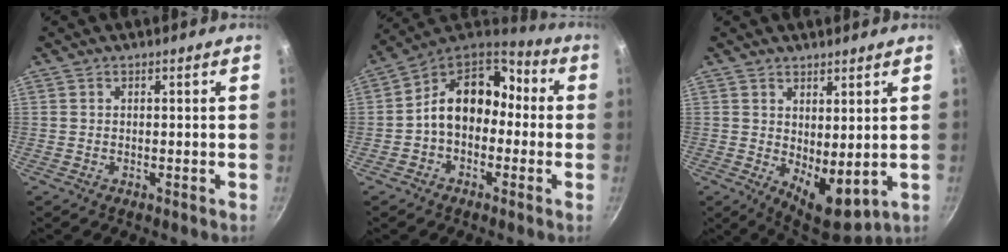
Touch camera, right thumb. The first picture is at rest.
{"total": 14.3, "force": [-0.9, 10.7, 9.4], "torque": [-0.113, 0.058, -0.036]}
{"total": 8.3, "force": [1.8, 4.0, 7.1], "torque": [-0.089, -0.036, 0.039]}